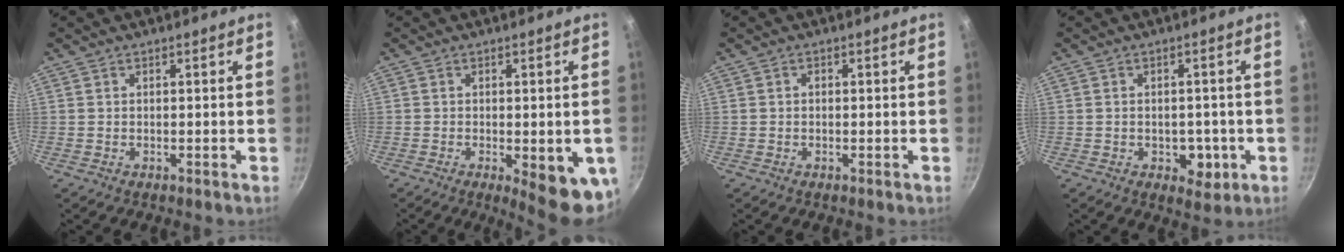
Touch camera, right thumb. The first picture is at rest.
{"total": 11.0, "force": [-3.2, 3.5, 9.9], "torque": [-0.099, -0.005, -0.032]}
{"total": 0.7, "force": [0.0, 0.6, 0.4], "torque": [-0.007, 0.005, -0.001]}
{"total": 5.4, "force": [-1.7, 3.7, 3.7], "torque": [-0.025, 0.002, -0.016]}